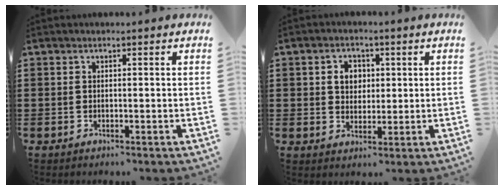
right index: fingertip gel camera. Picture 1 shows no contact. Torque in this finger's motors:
{"motor_torque": [0.55, 0.43, 0.44, 0.06]}